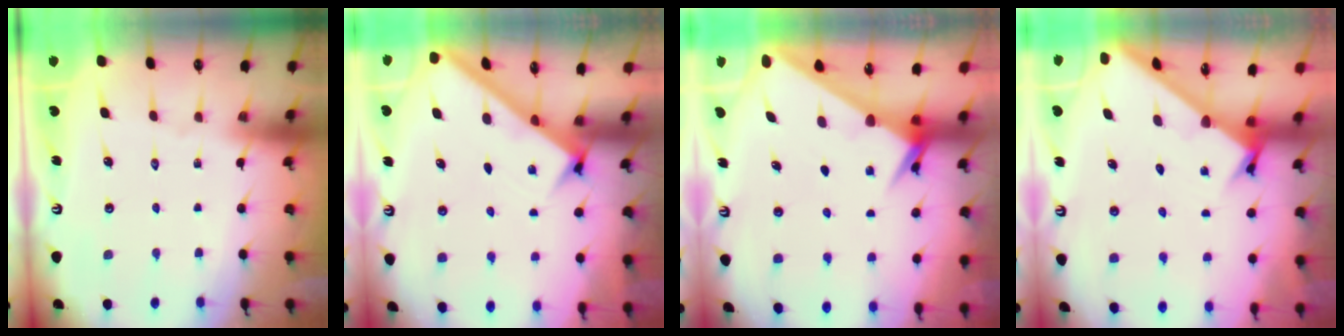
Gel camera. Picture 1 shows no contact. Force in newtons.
{"total": 2.9, "press": 2.8, "slide": 0.4}
{"total": 2.5, "press": 2.5, "slide": 0.2}
{"total": 1.8, "press": 1.8, "slide": 0.2}